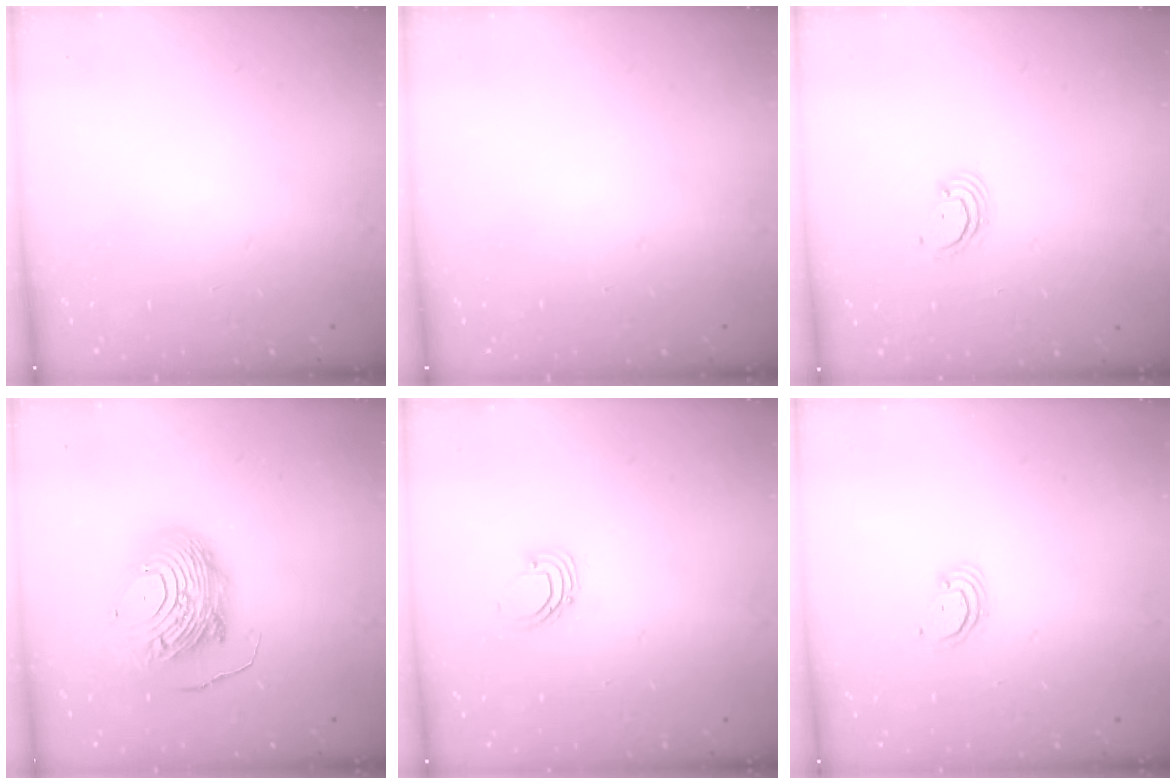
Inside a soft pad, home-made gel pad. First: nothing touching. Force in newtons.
{"total": 0.0}
{"total": 2.6, "press": 2.6, "slide": 0.3}
{"total": 14.8, "press": 14.7, "slide": 1.3}
{"total": 2.6, "press": 2.6, "slide": 0.2}
{"total": 2.5, "press": 2.5, "slide": 0.2}